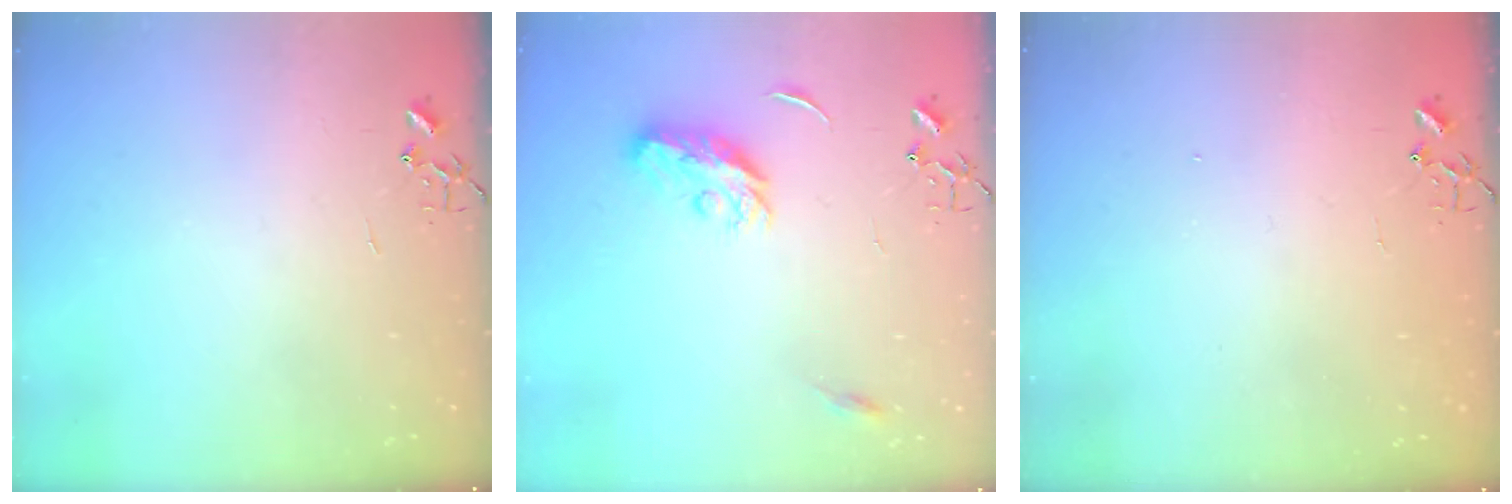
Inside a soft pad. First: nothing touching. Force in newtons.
{"total": 9.2, "press": 9.2, "slide": 0.1}
{"total": 1.4, "press": 1.4, "slide": 0.3}